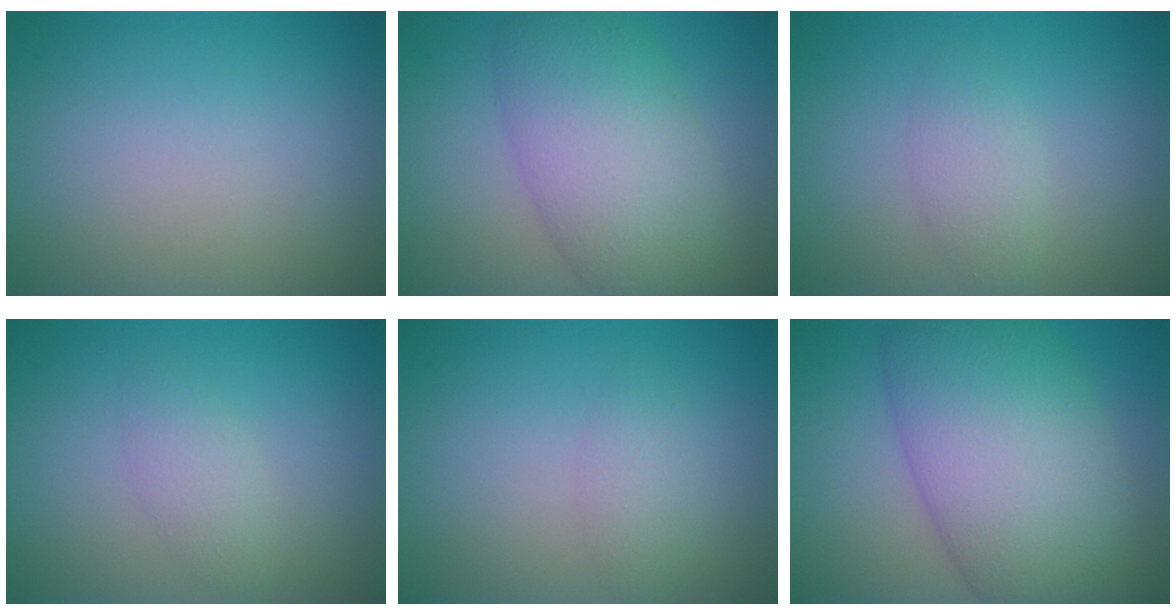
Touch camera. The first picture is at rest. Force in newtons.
{"total": 8.0, "press": 8.0, "slide": 0.2}
{"total": 1.9, "press": 1.9, "slide": 0.0}
{"total": 1.7, "press": 1.7, "slide": 0.1}
{"total": 1.6, "press": 1.6, "slide": 0.0}
{"total": 11.2, "press": 11.2, "slide": 0.2}